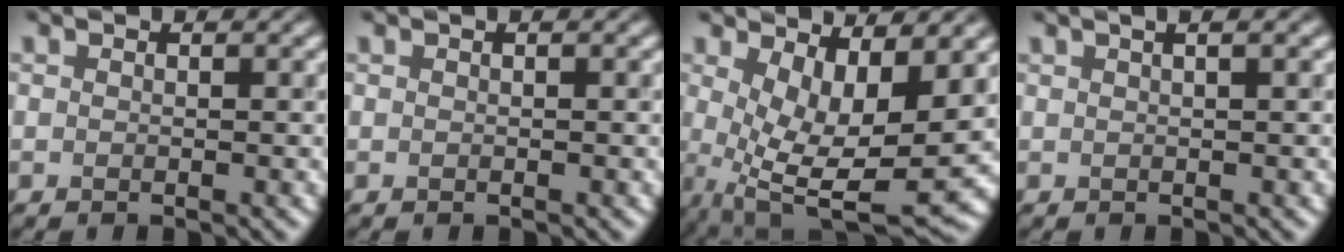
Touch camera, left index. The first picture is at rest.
{"total": 0.0}
{"total": 8.5, "force": [0.9, 3.2, 7.8], "torque": [-0.150, -0.027, 0.028]}
{"total": 3.6, "force": [2.0, 1.5, 2.5], "torque": [-0.015, 0.026, 0.003]}